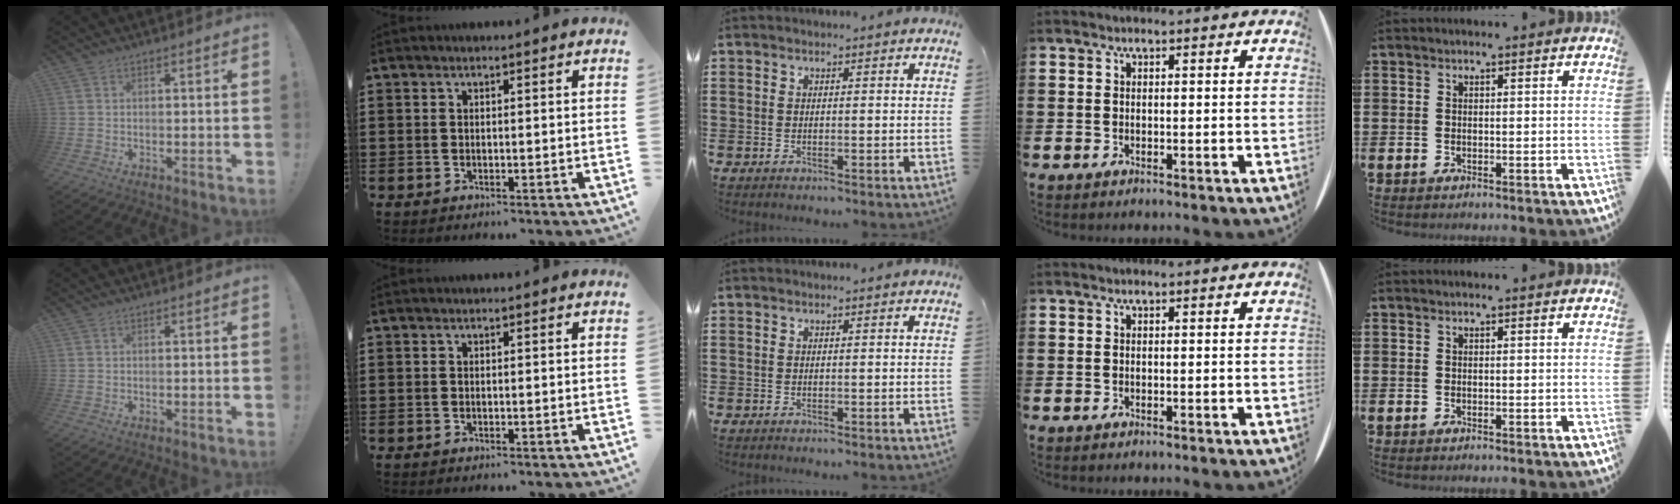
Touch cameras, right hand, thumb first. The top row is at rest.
{}